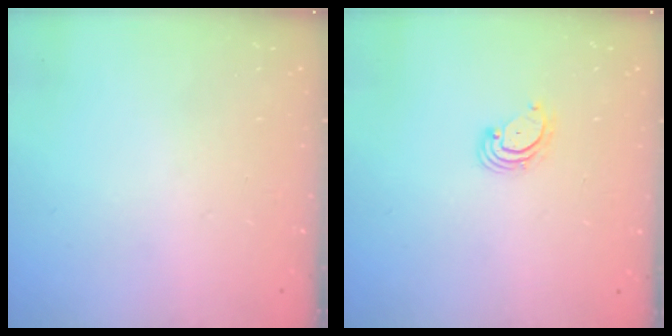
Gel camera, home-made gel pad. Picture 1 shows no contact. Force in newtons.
{"total": 2.9, "press": 2.9, "slide": 0.4}